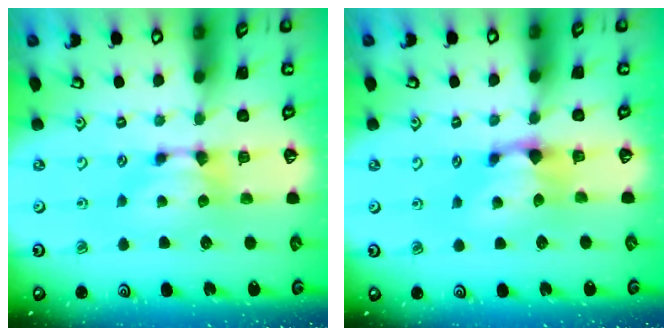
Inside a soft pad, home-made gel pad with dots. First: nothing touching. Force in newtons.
{"total": 1.0, "press": 0.2, "slide": 0.9}